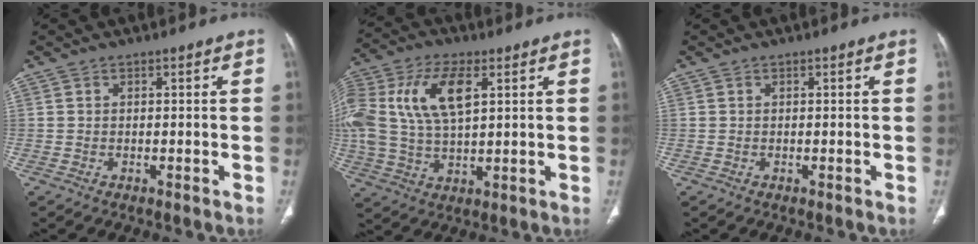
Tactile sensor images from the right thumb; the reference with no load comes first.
{"total": 19.1, "force": [5.3, 9.9, 15.4], "torque": [-0.353, 0.010, 0.097]}
{"total": 0.0}